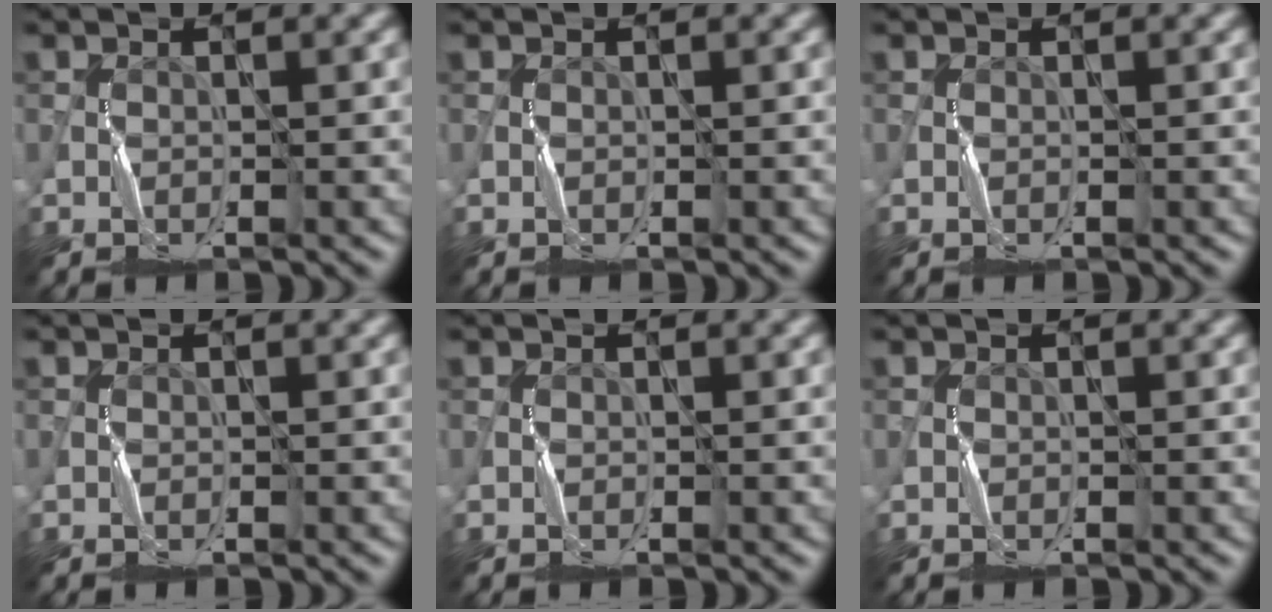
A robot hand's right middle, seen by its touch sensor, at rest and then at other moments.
{"total": 0.0}
{"total": 0.0}
{"total": 0.0}
{"total": 0.0}
{"total": 0.0}